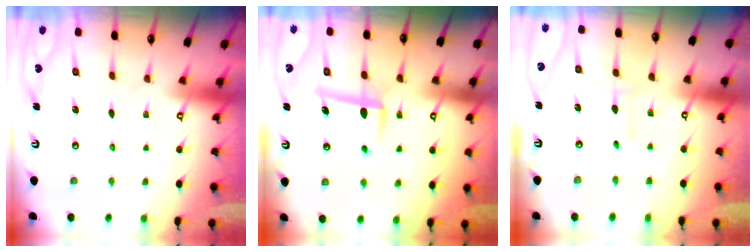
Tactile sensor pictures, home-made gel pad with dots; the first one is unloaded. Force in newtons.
{"total": 8.4, "press": 8.3, "slide": 1.2}
{"total": 2.3, "press": 2.3, "slide": 0.4}